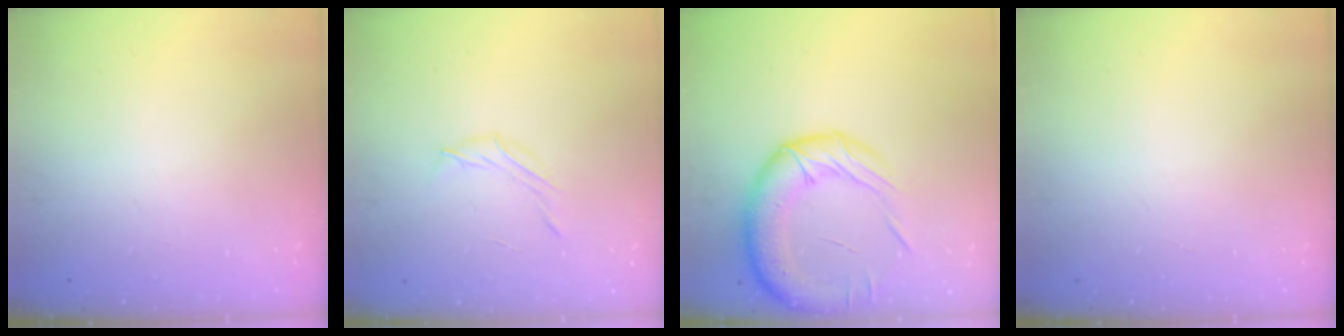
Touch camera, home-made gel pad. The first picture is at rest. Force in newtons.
{"total": 4.2, "press": 4.0, "slide": 1.2}
{"total": 20.3, "press": 19.9, "slide": 4.2}
{"total": 0.0}